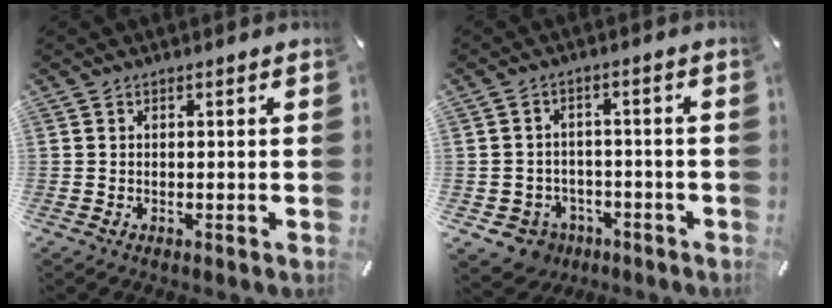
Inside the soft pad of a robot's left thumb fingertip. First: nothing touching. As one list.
[{"total": 5.7, "force": [-2.5, 4.9, 1.2], "torque": [-0.039, 0.018, -0.047]}]